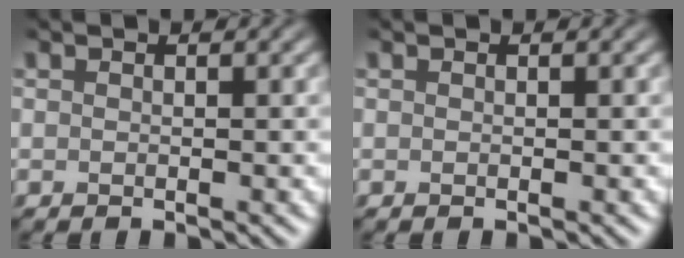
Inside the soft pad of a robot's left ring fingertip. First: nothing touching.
{"total": 0.0}